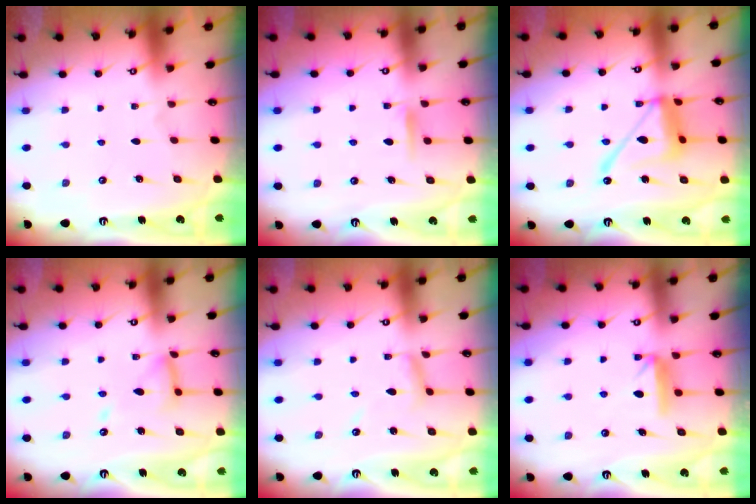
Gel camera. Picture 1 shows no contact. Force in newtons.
{"total": 5.8, "press": 5.7, "slide": 0.9}
{"total": 14.7, "press": 14.6, "slide": 1.5}
{"total": 10.9, "press": 10.9, "slide": 0.9}
{"total": 6.0, "press": 6.0, "slide": 0.4}
{"total": 7.8, "press": 7.8, "slide": 0.2}